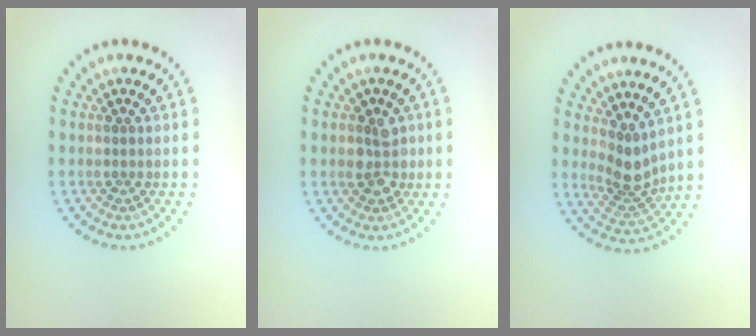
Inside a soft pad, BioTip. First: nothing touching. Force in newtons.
{"total": 2.5, "press": 2.5, "slide": 0.4}
{"total": 2.9, "press": 2.1, "slide": 2.0}